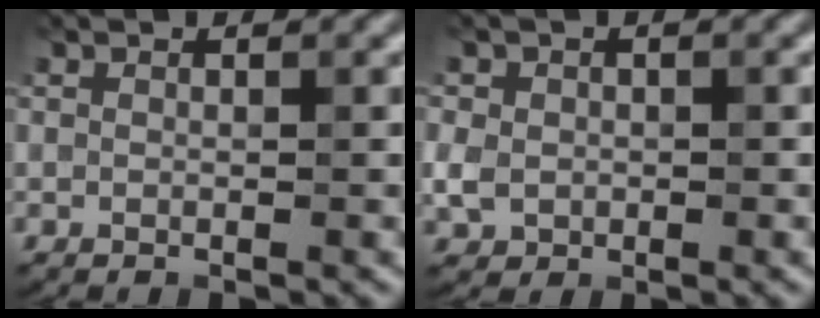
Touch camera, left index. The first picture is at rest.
{"total": 2.5, "force": [-0.3, 2.2, 1.1], "torque": [-0.022, -0.001, -0.008]}